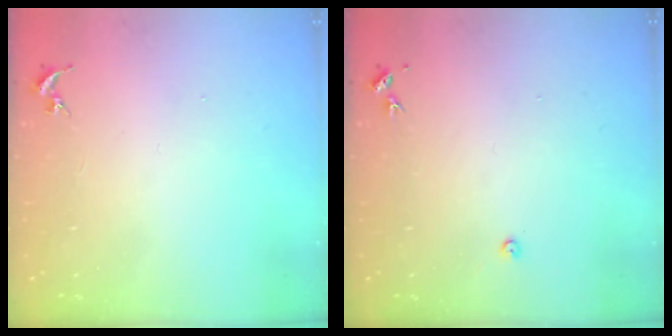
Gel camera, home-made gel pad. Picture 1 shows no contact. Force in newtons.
{"total": 2.4, "press": 2.4, "slide": 0.3}